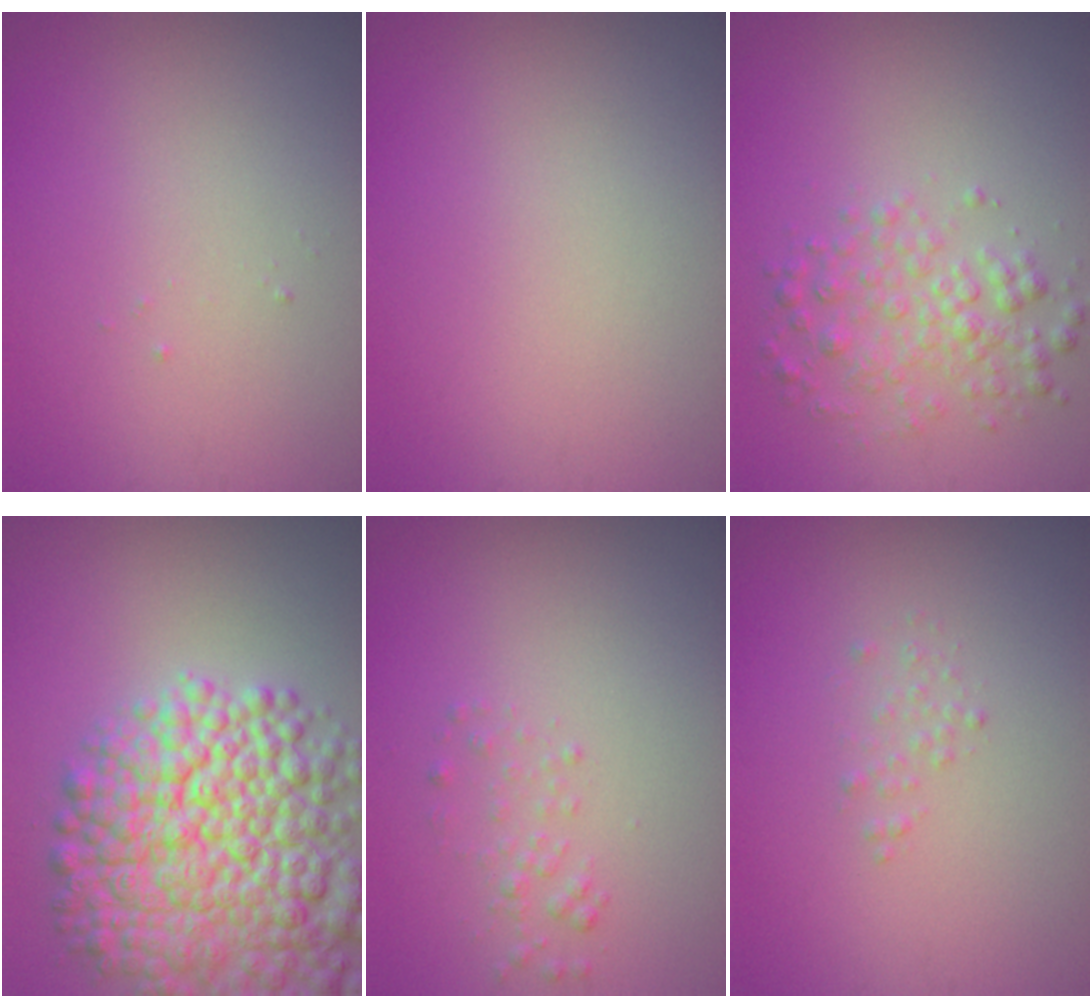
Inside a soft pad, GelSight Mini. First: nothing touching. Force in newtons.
{"total": 0.0}
{"total": 3.0, "press": 3.0, "slide": 0.0}
{"total": 11.6, "press": 11.6, "slide": 0.6}
{"total": 1.2, "press": 1.2, "slide": 0.1}
{"total": 0.8, "press": 0.8, "slide": 0.0}